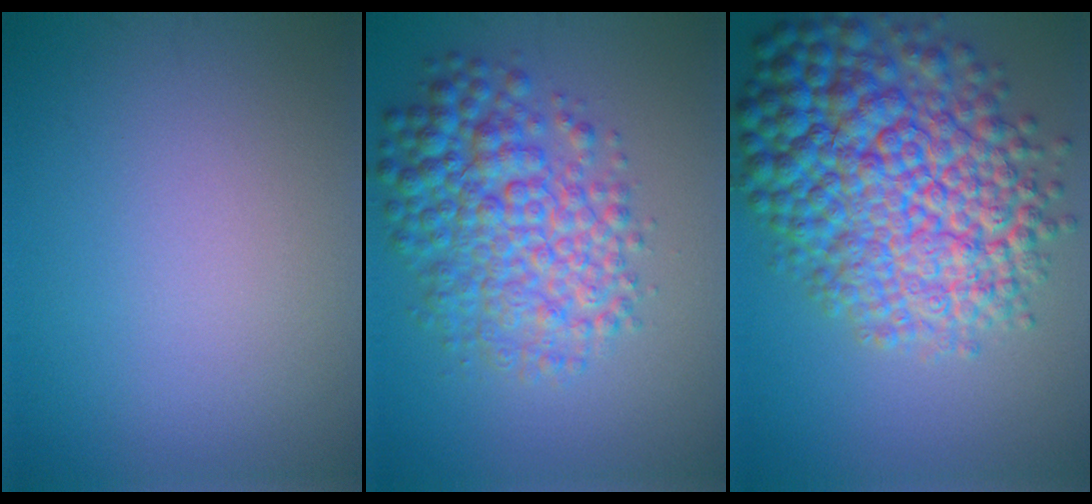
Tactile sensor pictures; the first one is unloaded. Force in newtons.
{"total": 7.0, "press": 7.0, "slide": 0.1}
{"total": 13.1, "press": 13.1, "slide": 0.3}